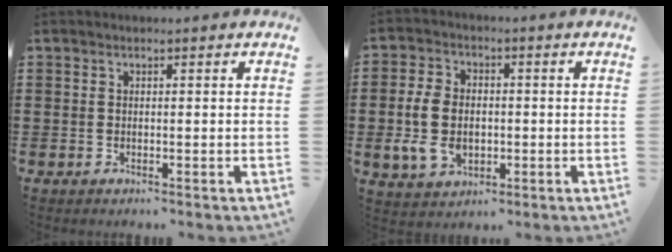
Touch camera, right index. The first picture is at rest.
{"total": 7.4, "force": [-0.9, 5.4, 5.0], "torque": [-0.131, 0.003, -0.023]}